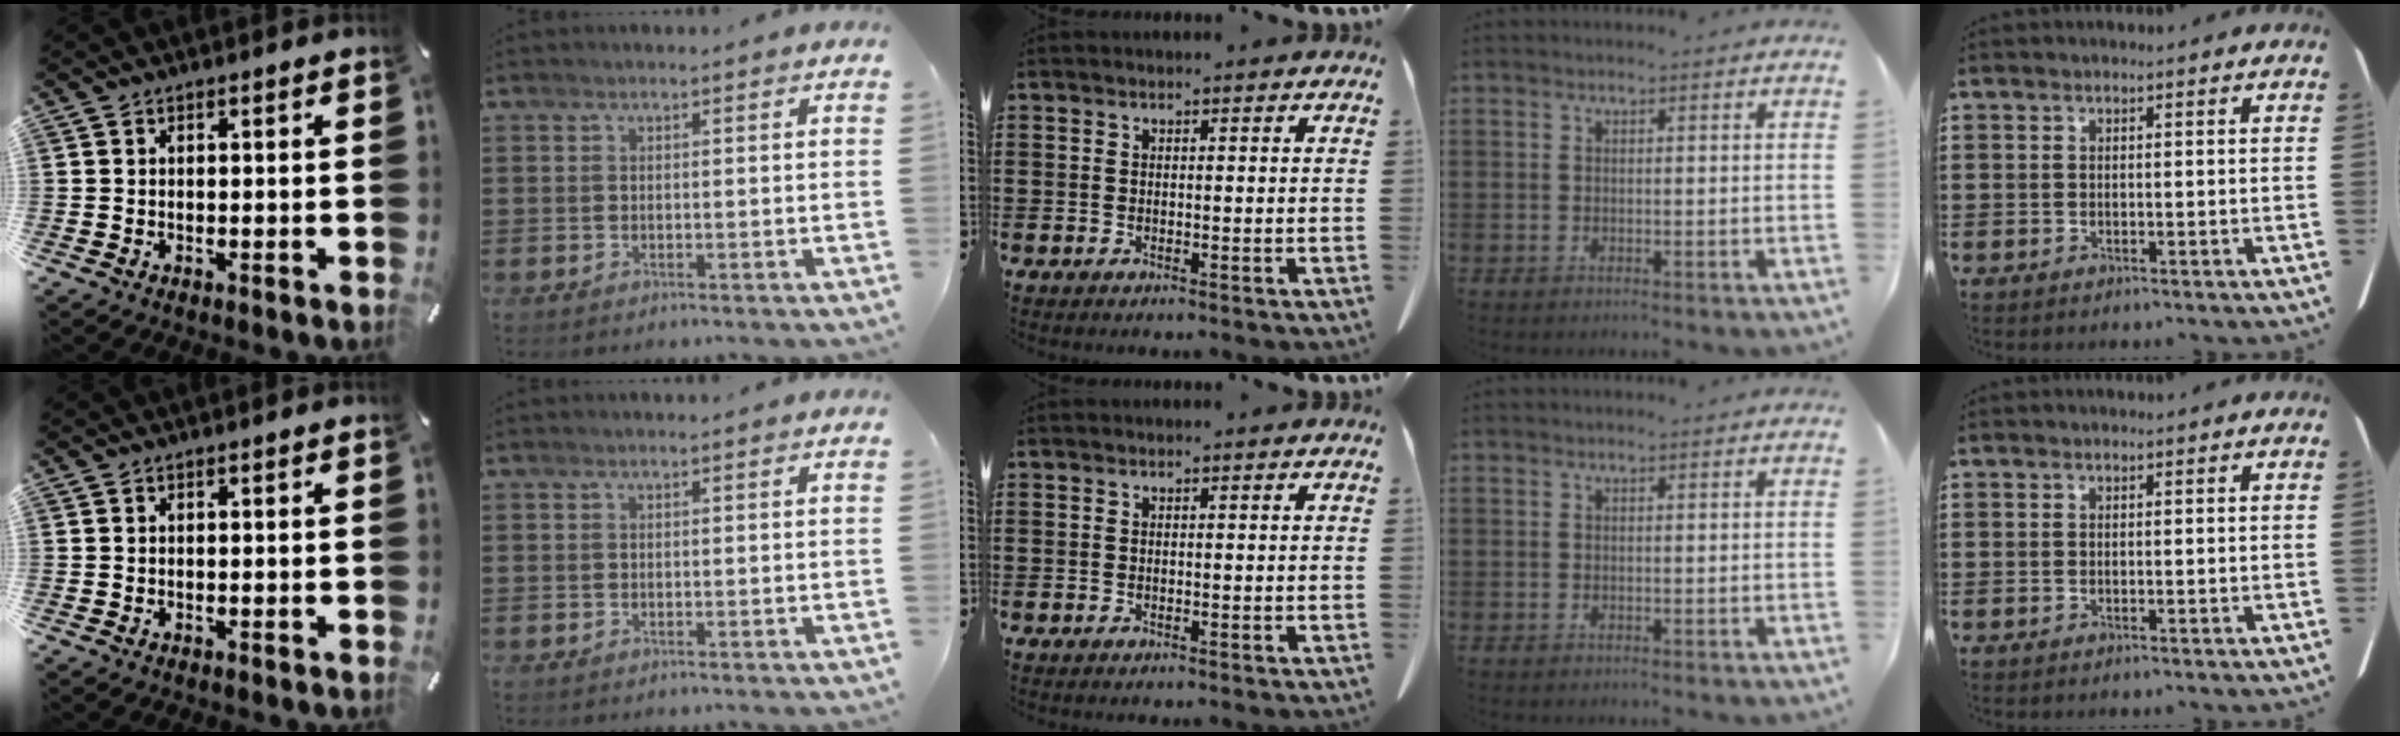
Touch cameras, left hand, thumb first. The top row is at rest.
{}